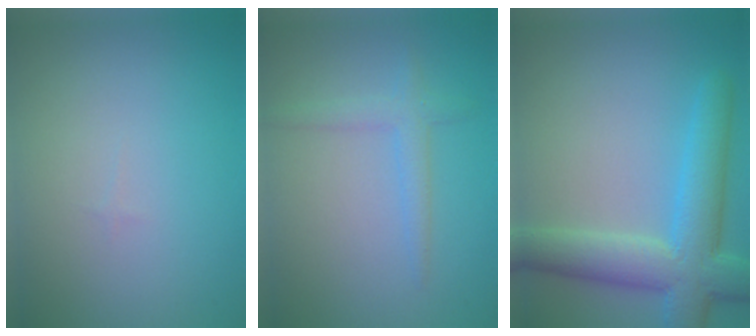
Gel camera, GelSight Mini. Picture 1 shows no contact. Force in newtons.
{"total": 2.1, "press": 2.1, "slide": 0.0}
{"total": 7.5, "press": 7.5, "slide": 0.4}